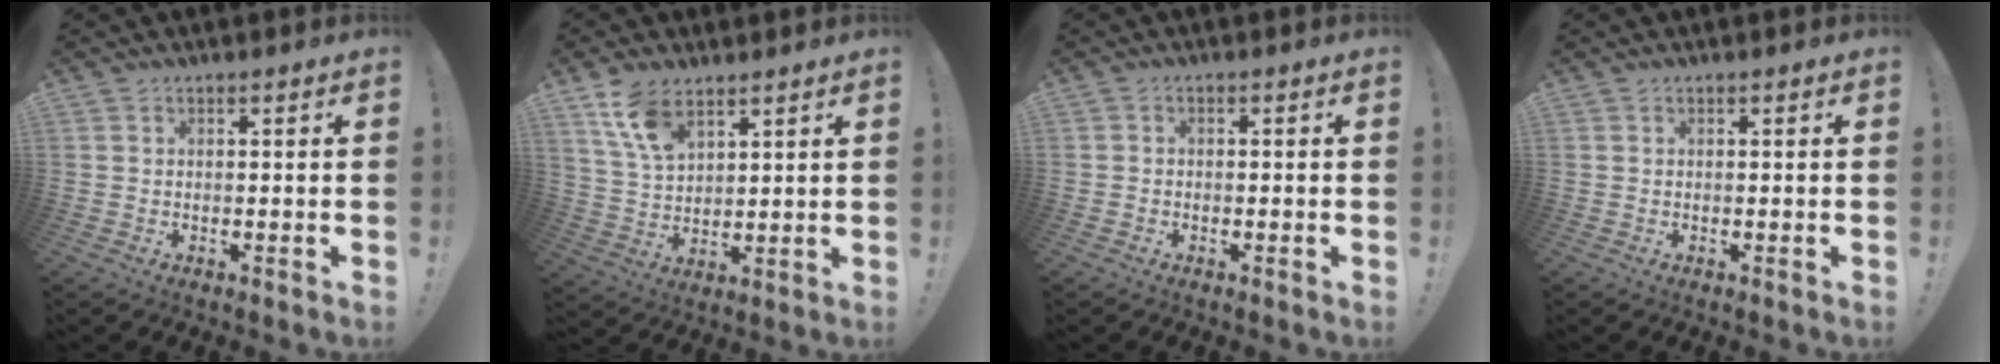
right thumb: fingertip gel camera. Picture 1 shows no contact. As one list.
[{"total": 9.8, "force": [6.6, 4.8, 5.5], "torque": [-0.101, -0.030, 0.127]}, {"total": 1.3, "force": [-1.1, 0.6, 0.4], "torque": [-0.005, 0.004, -0.019]}, {"total": 0.0}]